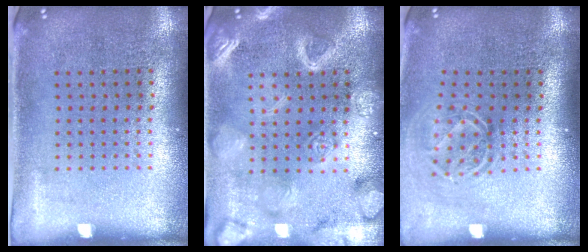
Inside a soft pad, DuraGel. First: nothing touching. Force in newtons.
{"total": 5.5, "press": 5.5, "slide": 0.7}
{"total": 1.6, "press": 1.1, "slide": 1.2}